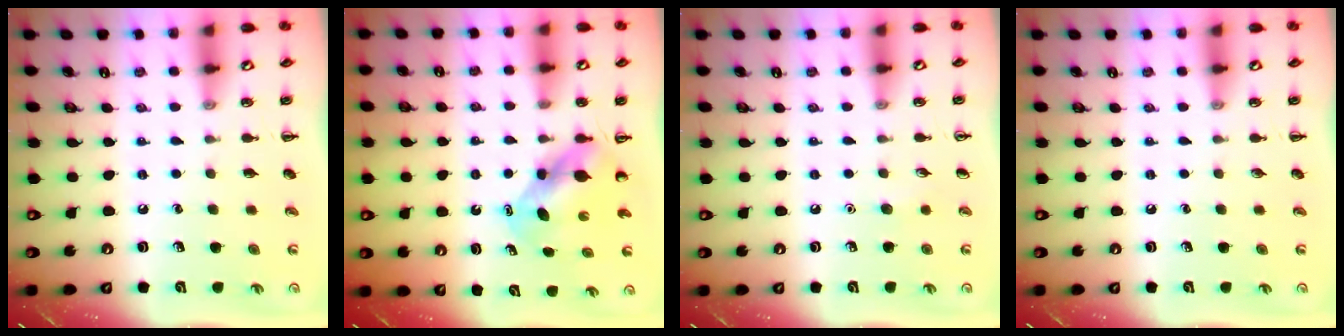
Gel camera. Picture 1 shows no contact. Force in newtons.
{"total": 5.5, "press": 5.4, "slide": 0.7}
{"total": 3.7, "press": 3.5, "slide": 1.1}
{"total": 0.0}